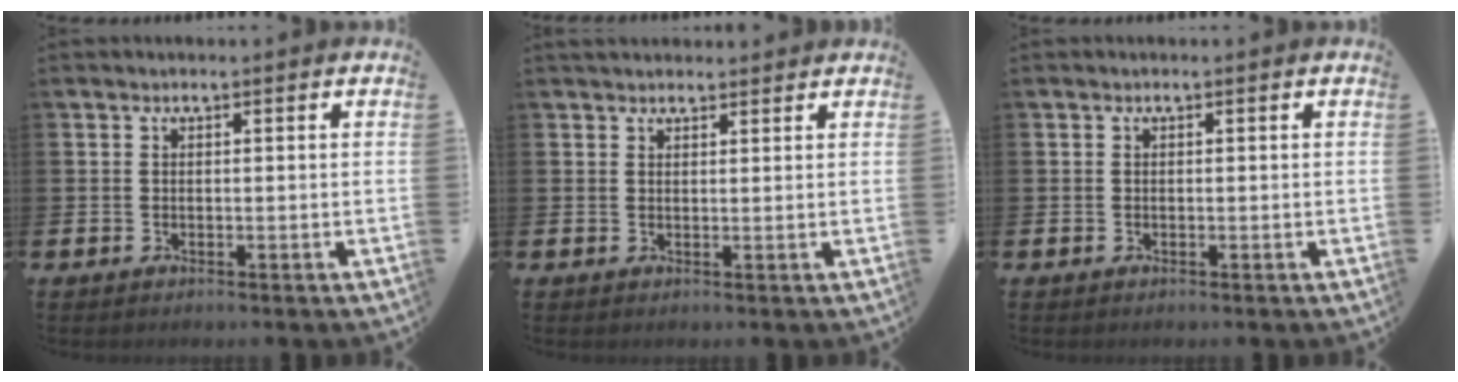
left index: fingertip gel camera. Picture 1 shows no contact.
{"total": 1.9, "force": [1.8, 0.6, 0.1], "torque": [0.006, -0.004, 0.031]}
{"total": 0.0}